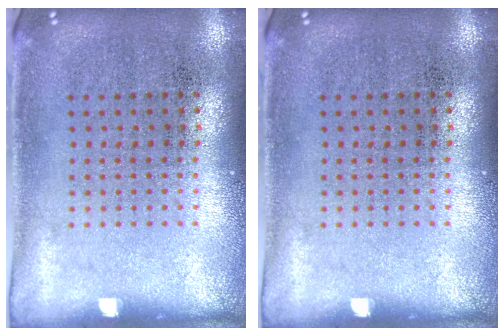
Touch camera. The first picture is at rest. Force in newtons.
{"total": 0.0}